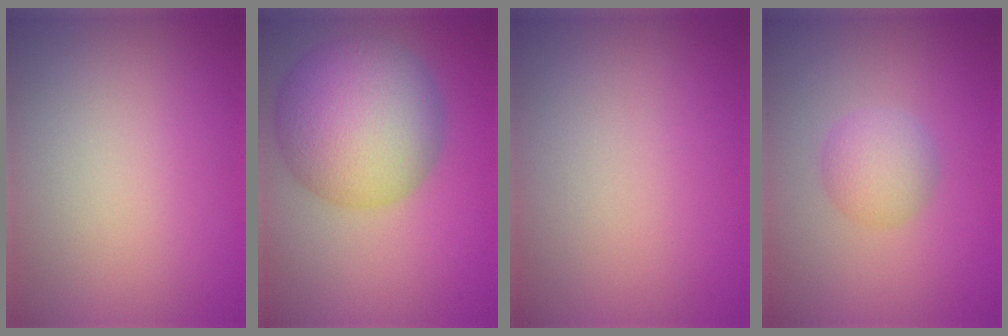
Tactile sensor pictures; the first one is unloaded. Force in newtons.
{"total": 10.5, "press": 10.5, "slide": 0.3}
{"total": 0.0}
{"total": 2.6, "press": 2.6, "slide": 0.0}